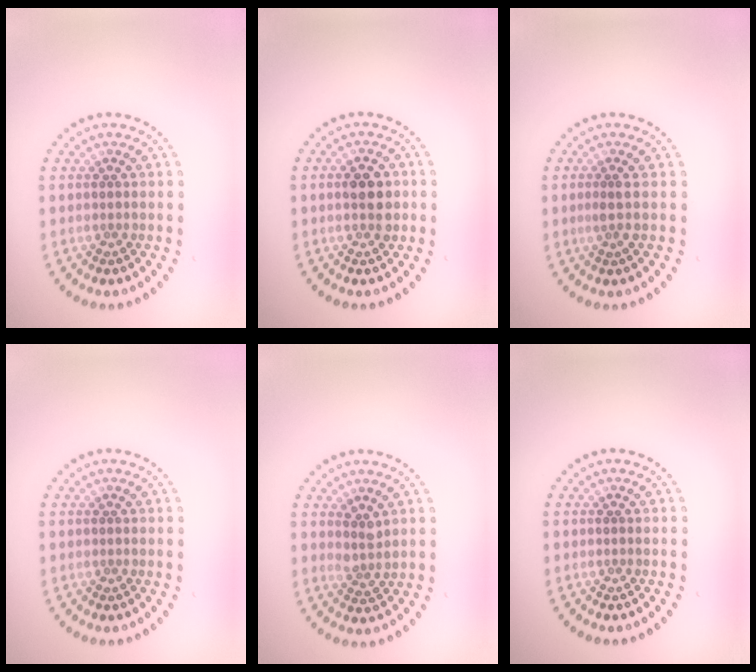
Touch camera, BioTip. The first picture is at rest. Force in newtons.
{"total": 2.9, "press": 2.9, "slide": 0.1}
{"total": 1.0, "press": 0.7, "slide": 0.7}
{"total": 0.0}
{"total": 1.8, "press": 1.3, "slide": 1.2}
{"total": 0.0}